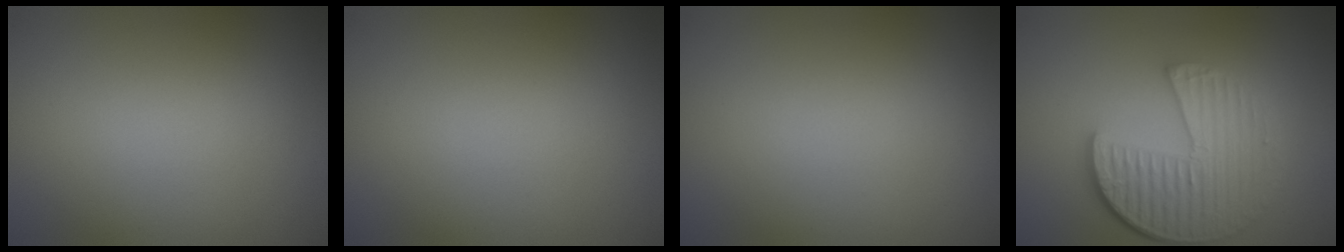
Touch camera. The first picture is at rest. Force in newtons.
{"total": 0.0}
{"total": 0.0}
{"total": 6.3, "press": 4.5, "slide": 4.4}